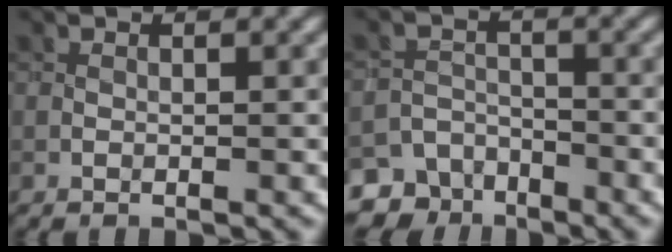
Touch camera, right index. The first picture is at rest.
{"total": 4.5, "force": [-3.8, 2.5, 0.4], "torque": [0.003, -0.011, -0.065]}